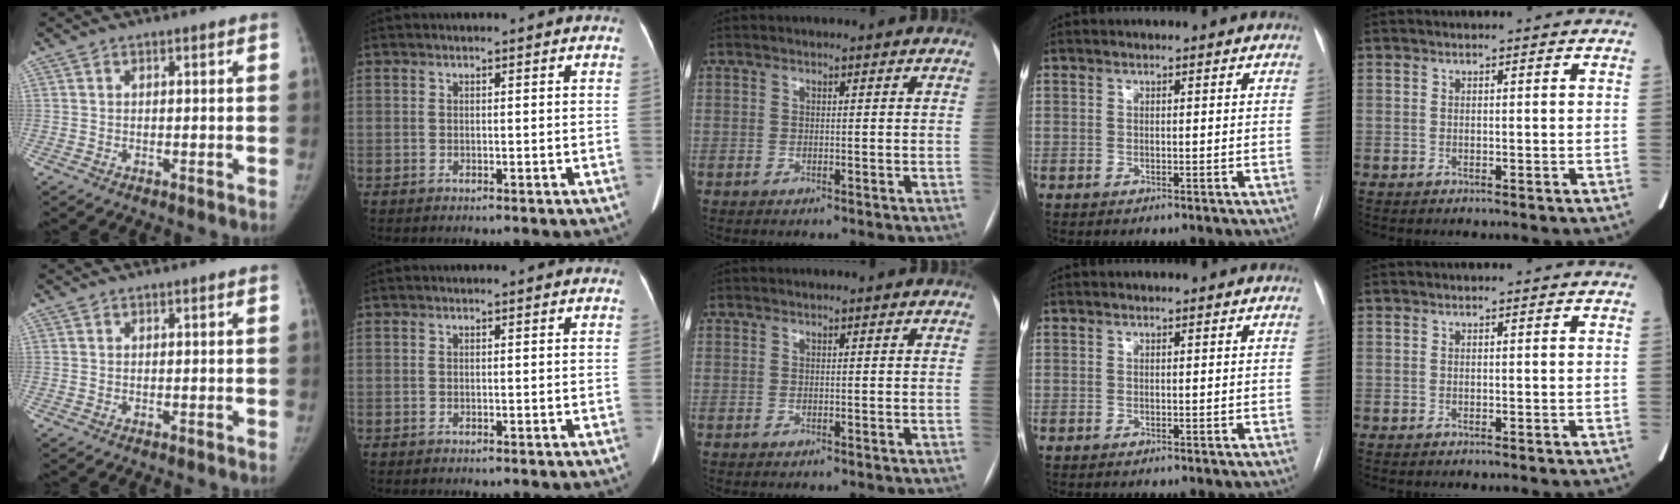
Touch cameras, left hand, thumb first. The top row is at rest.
{}